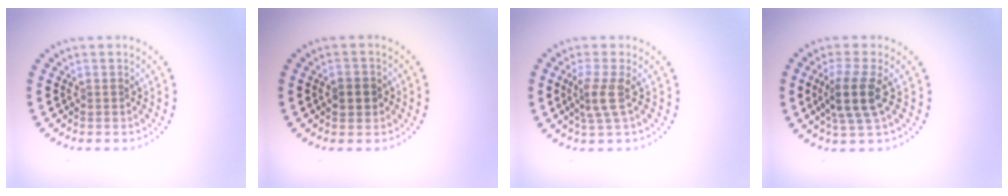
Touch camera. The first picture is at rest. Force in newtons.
{"total": 1.8, "press": 1.8, "slide": 0.3}
{"total": 2.3, "press": 1.7, "slide": 1.6}
{"total": 3.4, "press": 2.8, "slide": 1.9}